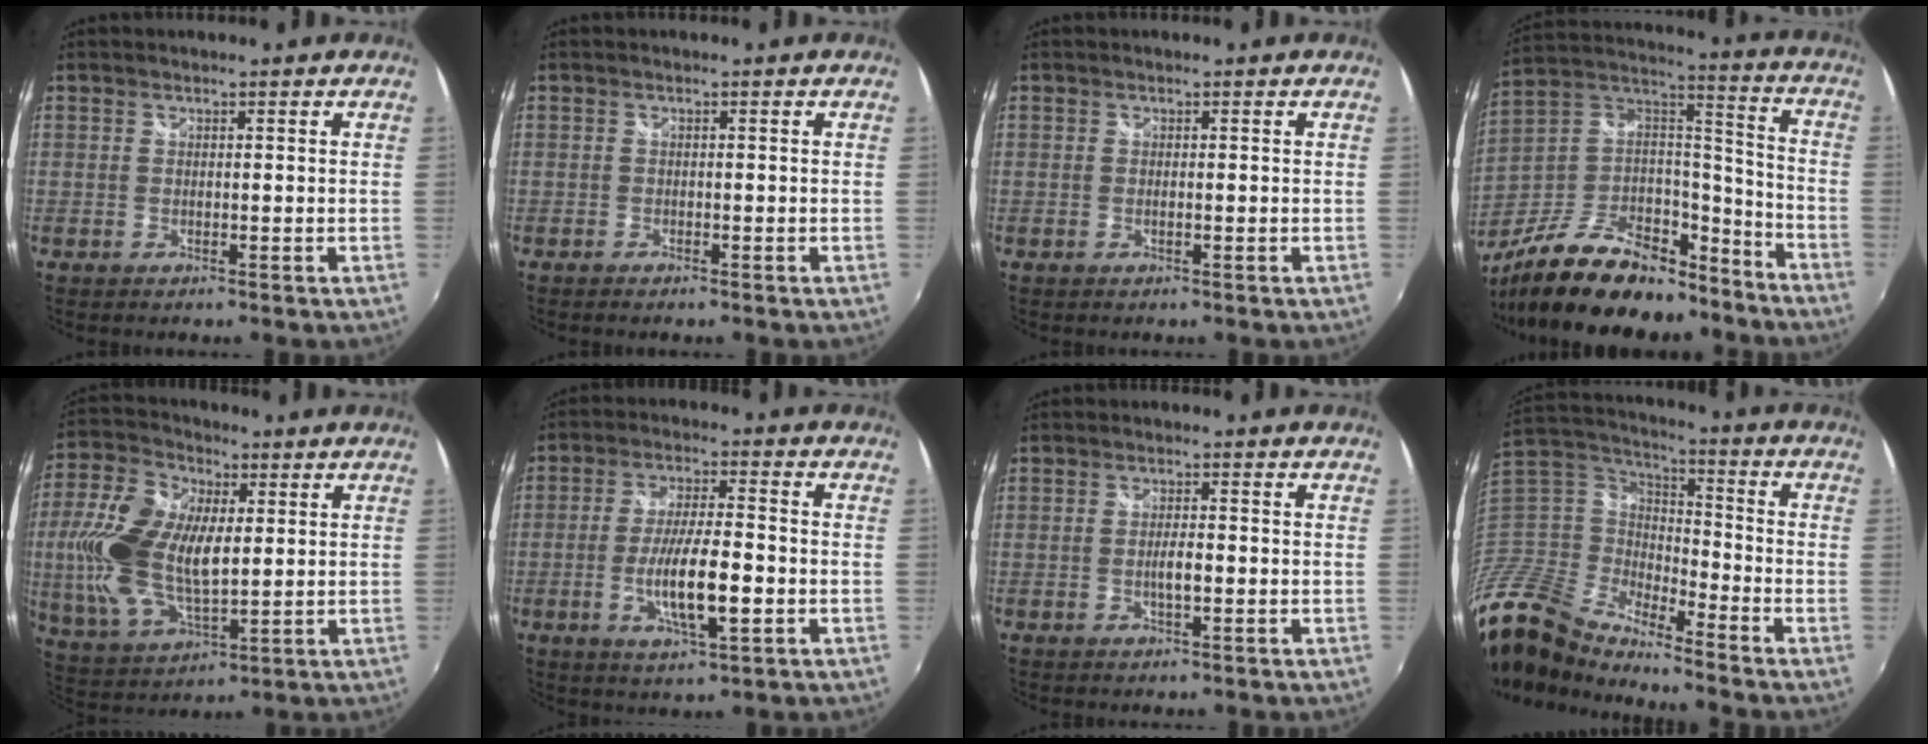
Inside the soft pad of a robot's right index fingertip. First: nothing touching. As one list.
[{"total": 1.0, "force": [-0.8, 0.4, 0.4], "torque": [-0.012, -0.003, -0.017]}, {"total": 0.6, "force": [-0.2, -0.1, 0.5], "torque": [-0.008, 0.002, -0.004]}, {"total": 27.4, "force": [-19.6, 12.7, 14.3], "torque": [-0.286, 0.029, -0.297]}, {"total": 18.2, "force": [1.8, 9.9, 15.1], "torque": [-0.317, 0.012, 0.040]}, {"total": 10.5, "force": [-2.9, 2.1, 9.8], "torque": [-0.184, -0.010, -0.048]}, {"total": 2.4, "force": [-0.6, 0.4, 2.3], "torque": [-0.042, 0.000, -0.010]}, {"total": 16.4, "force": [-12.5, 7.4, 7.6], "torque": [-0.186, -0.008, -0.258]}]